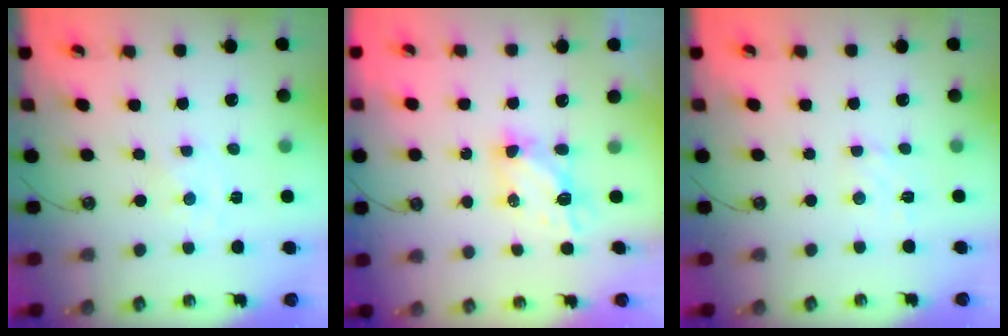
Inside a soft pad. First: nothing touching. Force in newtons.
{"total": 6.0, "press": 6.0, "slide": 0.5}
{"total": 3.1, "press": 3.0, "slide": 0.4}